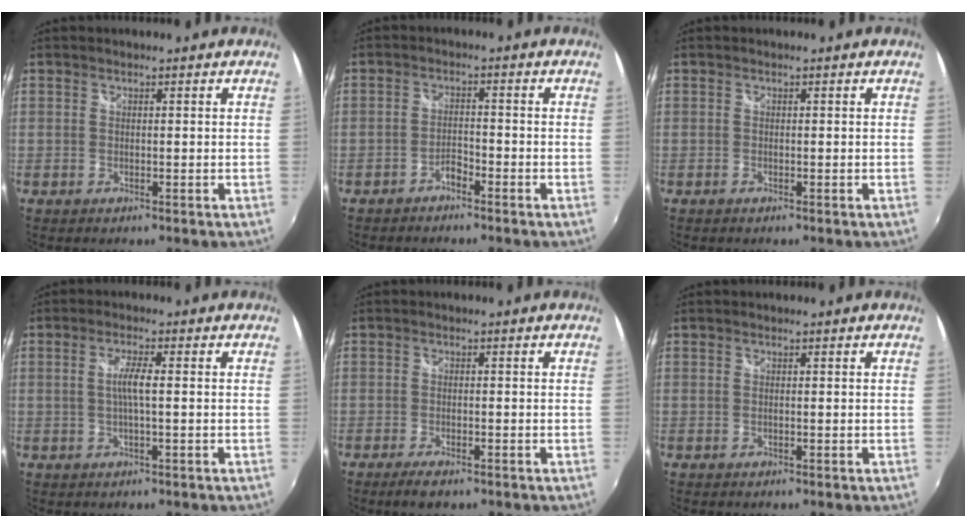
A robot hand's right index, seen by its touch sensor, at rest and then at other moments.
{"total": 2.1, "force": [-1.9, 0.6, 0.8], "torque": [-0.019, 0.006, -0.033]}
{"total": 0.0}
{"total": 3.3, "force": [-0.1, 0.1, 3.3], "torque": [-0.064, 0.000, -0.002]}
{"total": 3.5, "force": [-2.5, 1.0, 2.3], "torque": [-0.055, -0.012, -0.046]}
{"total": 0.0}